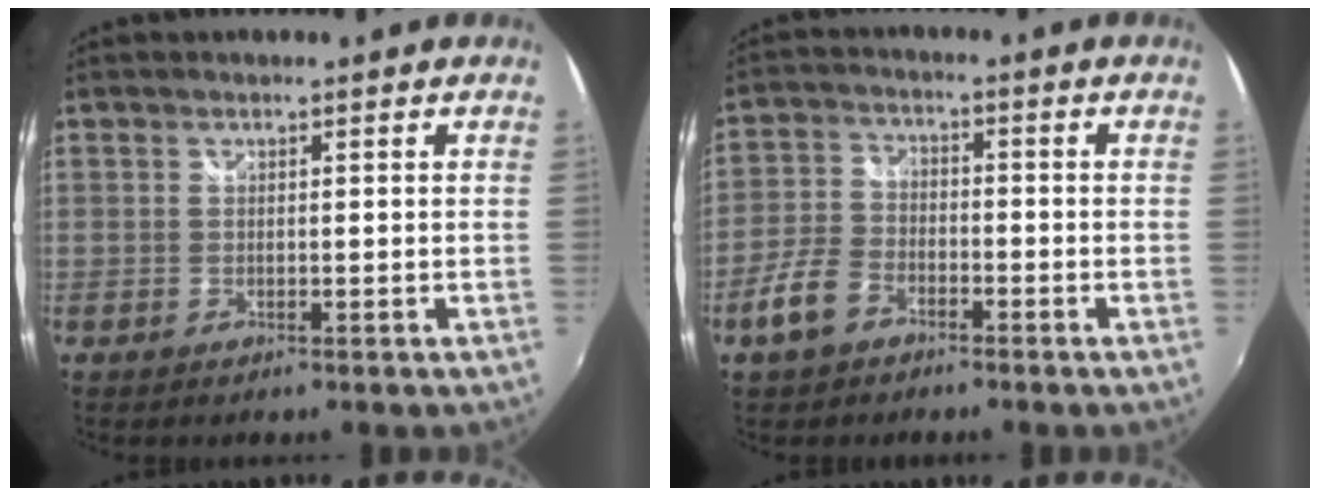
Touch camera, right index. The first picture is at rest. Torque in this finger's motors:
{"motor_torque": [-0.19, -0.30, -0.18, -0.10]}